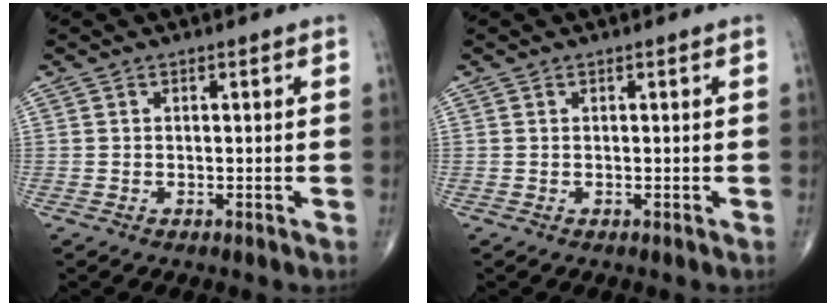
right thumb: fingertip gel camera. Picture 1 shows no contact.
{"total": 0.0}